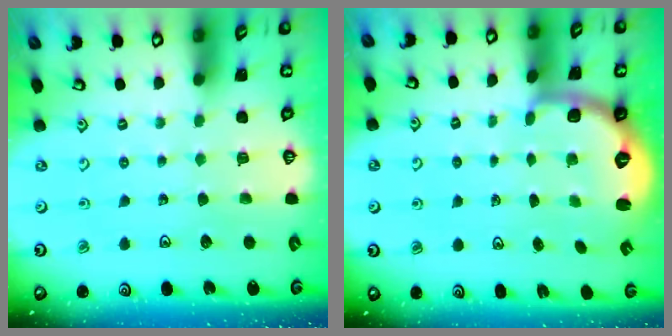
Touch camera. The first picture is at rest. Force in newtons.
{"total": 2.7, "press": 1.7, "slide": 2.1}